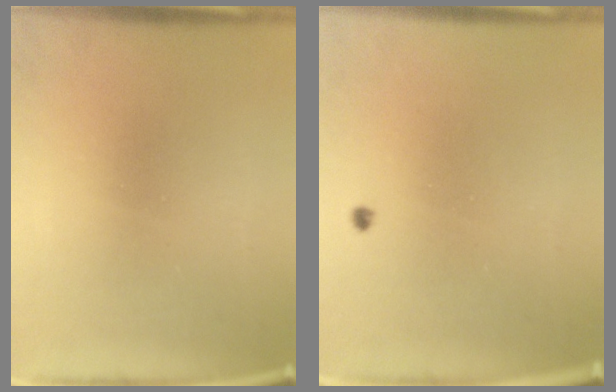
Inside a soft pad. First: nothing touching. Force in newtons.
{"total": 0.7}